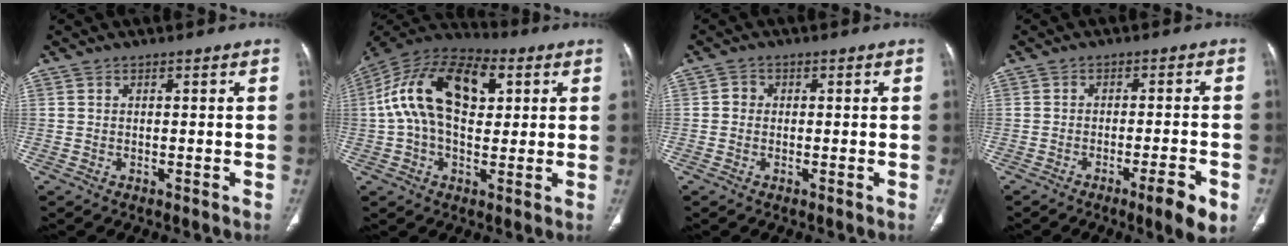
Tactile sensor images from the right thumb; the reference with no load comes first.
{"total": 18.9, "force": [4.2, 10.8, 15.0], "torque": [-0.261, 0.030, 0.061]}
{"total": 1.5, "force": [-0.1, 1.4, 0.6], "torque": [-0.001, 0.005, -0.007]}
{"total": 6.6, "force": [-3.3, 0.8, 5.7], "torque": [-0.081, 0.006, -0.045]}